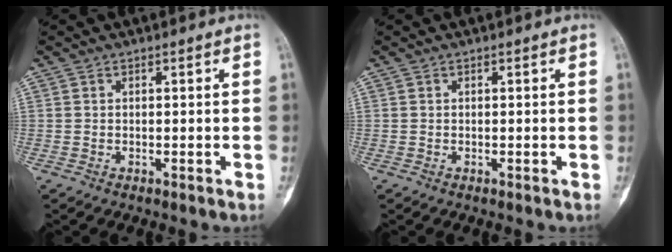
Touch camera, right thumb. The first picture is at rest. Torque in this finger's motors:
{"motor_torque": [0.00, 0.00, 0.01, 0.01, 0.00]}